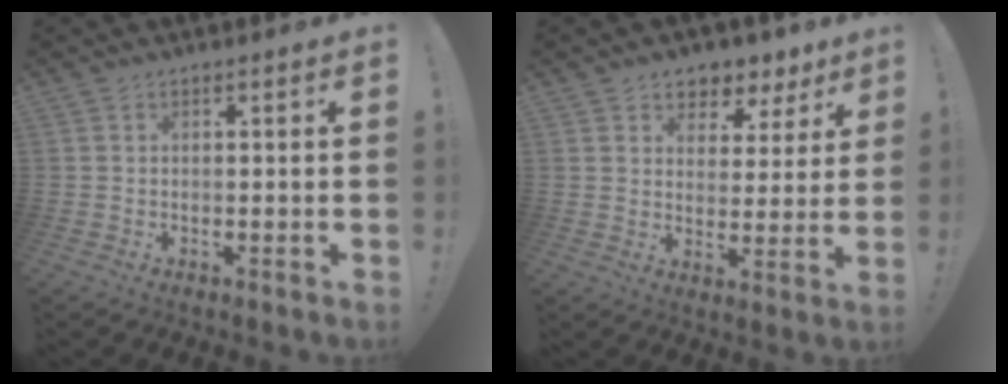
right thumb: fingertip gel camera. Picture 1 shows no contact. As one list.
[{"total": 6.2, "force": [4.0, 4.6, 1.1], "torque": [-0.003, -0.036, 0.073]}]